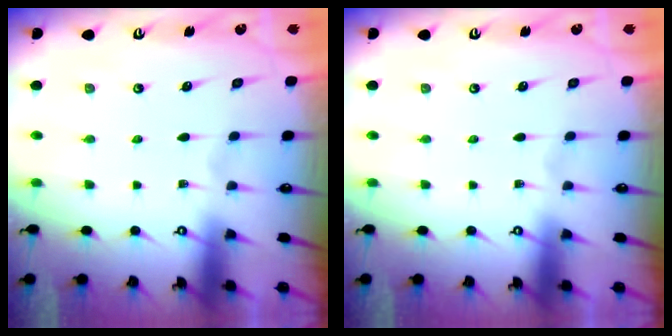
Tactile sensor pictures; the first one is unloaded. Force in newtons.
{"total": 0.0}